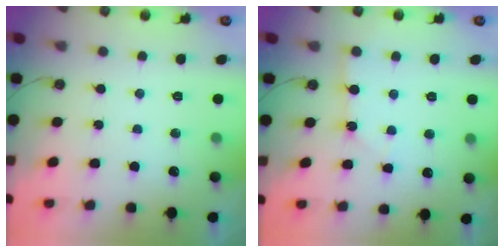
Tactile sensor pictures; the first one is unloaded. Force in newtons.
{"total": 2.4, "press": 2.4, "slide": 0.3}